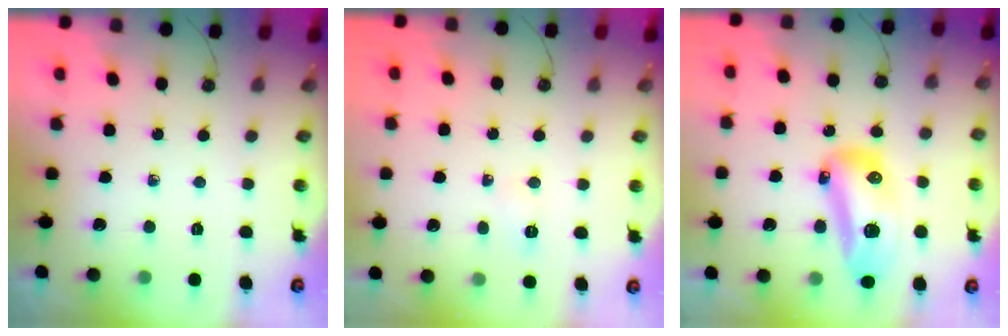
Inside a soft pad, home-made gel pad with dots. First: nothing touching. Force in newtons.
{"total": 8.6, "press": 4.2, "slide": 7.6}
{"total": 15.6, "press": 15.4, "slide": 2.1}